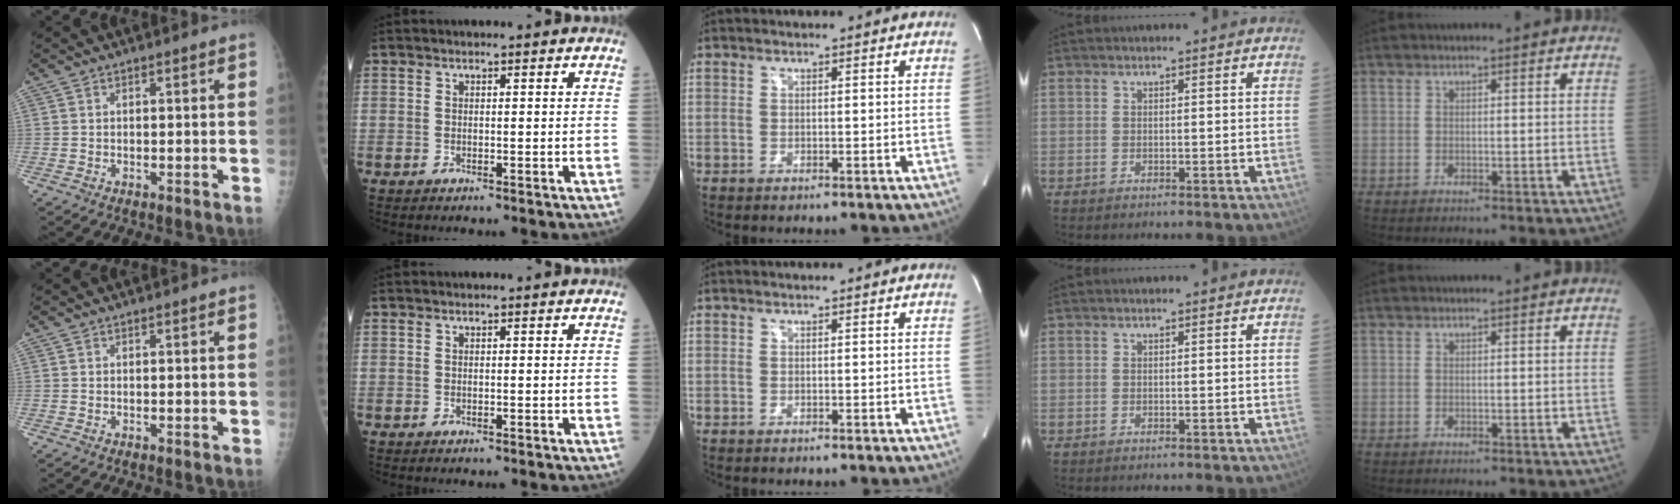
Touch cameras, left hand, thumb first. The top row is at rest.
{}